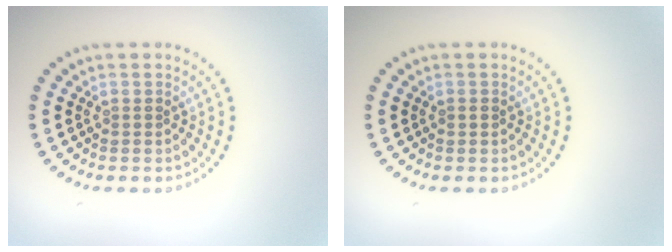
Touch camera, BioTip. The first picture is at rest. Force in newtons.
{"total": 0.7, "press": 0.7, "slide": 0.2}